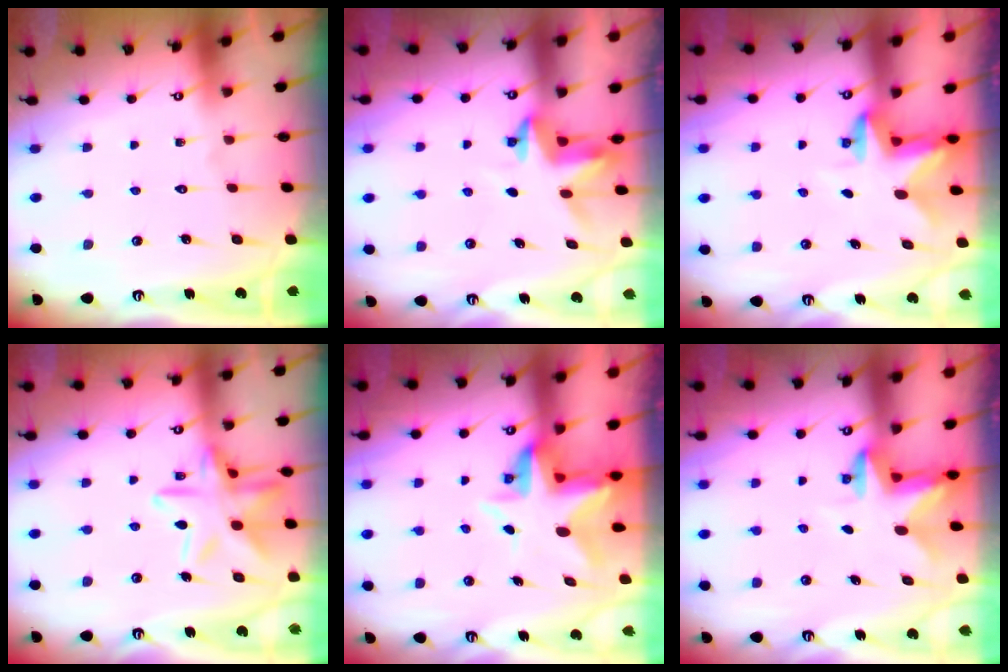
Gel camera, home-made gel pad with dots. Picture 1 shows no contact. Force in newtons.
{"total": 3.4, "press": 3.4, "slide": 0.2}
{"total": 2.7, "press": 2.7, "slide": 0.5}
{"total": 16.2, "press": 16.1, "slide": 1.3}
{"total": 5.9, "press": 5.8, "slide": 0.6}
{"total": 2.9, "press": 2.8, "slide": 0.6}